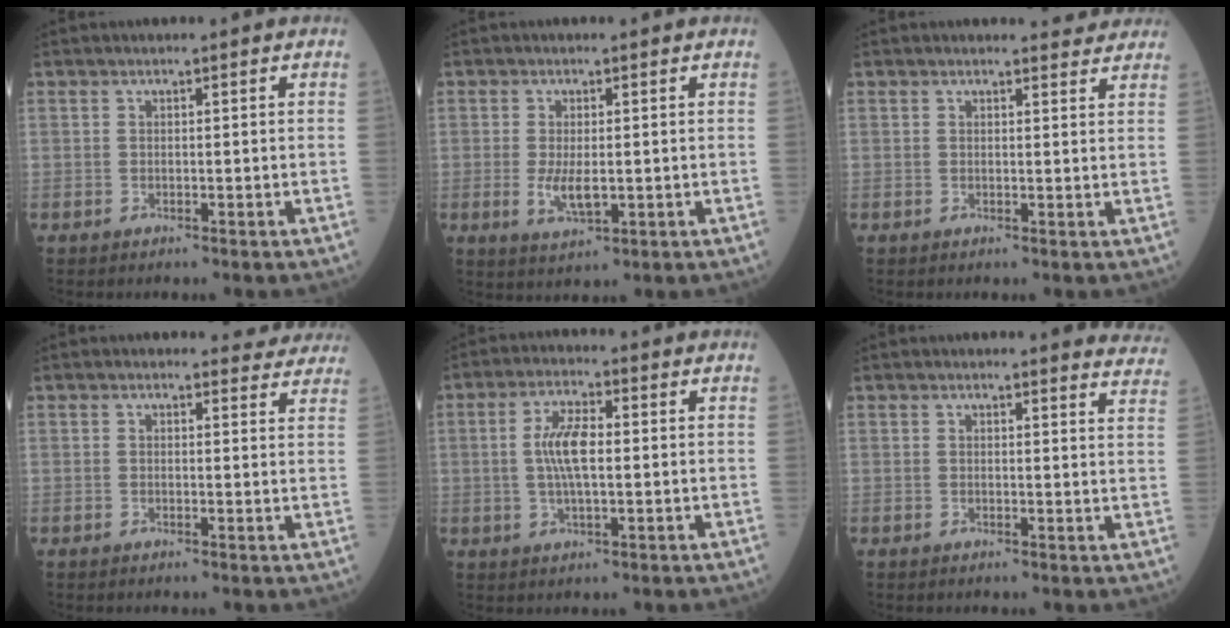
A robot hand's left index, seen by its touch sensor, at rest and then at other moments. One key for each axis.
{"total": 4.1, "fx": -0.4, "fy": 1.5, "fz": 3.8, "tx": -0.075, "ty": -0.008, "tz": -0.002}
{"total": 3.1, "fx": 3.0, "fy": 0.6, "fz": 0.1, "tx": -0.001, "ty": -0.005, "tz": 0.023}
{"total": 4.9, "fx": 4.7, "fy": 1.4, "fz": 0.1, "tx": 0.020, "ty": -0.009, "tz": 0.029}
{"total": 6.6, "fx": 0.3, "fy": 1.9, "fz": 6.3, "tx": -0.135, "ty": 0.006, "tz": 0.004}
{"total": 9.6, "fx": 9.5, "fy": 1.1, "fz": 1.0, "tx": 0.029, "ty": -0.046, "tz": 0.064}